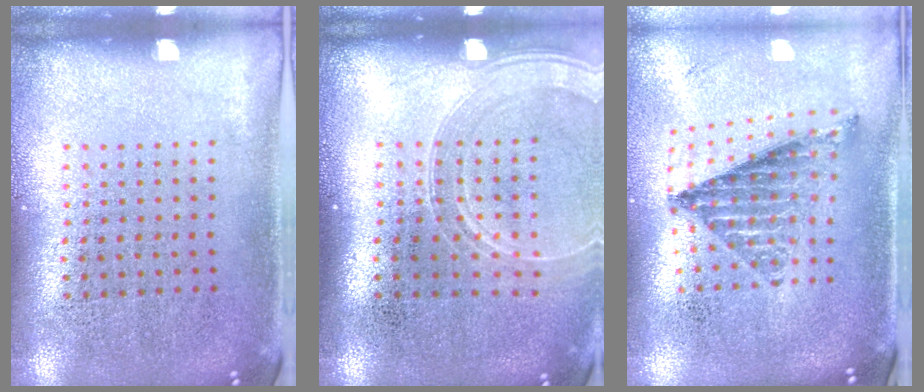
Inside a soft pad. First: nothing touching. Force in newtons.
{"total": 1.4, "press": 1.3, "slide": 0.5}
{"total": 1.0, "press": 0.9, "slide": 0.4}